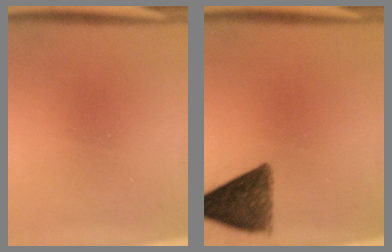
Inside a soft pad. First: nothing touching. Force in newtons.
{"total": 9.2}